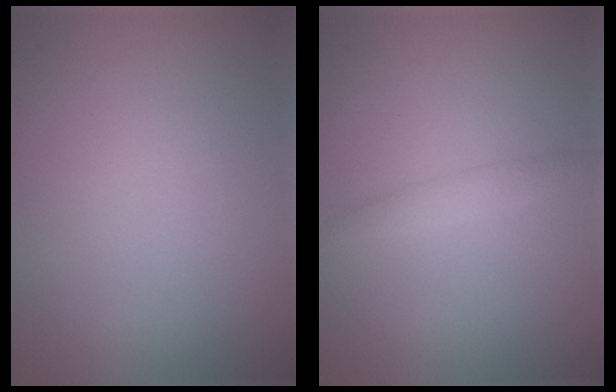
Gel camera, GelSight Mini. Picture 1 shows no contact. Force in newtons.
{"total": 1.4, "press": 1.4, "slide": 0.1}